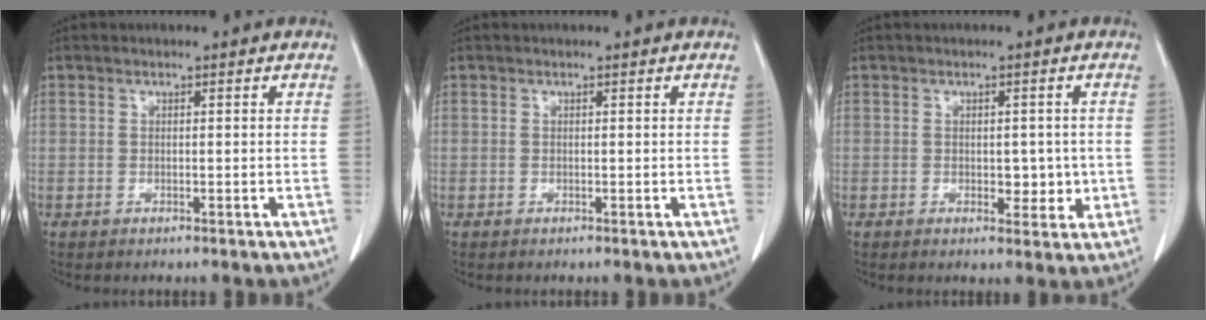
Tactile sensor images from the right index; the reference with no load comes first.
{"total": 0.0}
{"total": 3.9, "force": [-0.4, 2.2, 3.1], "torque": [-0.031, -0.001, 0.001]}